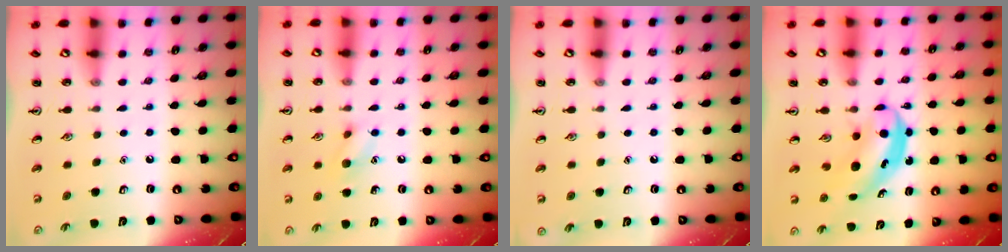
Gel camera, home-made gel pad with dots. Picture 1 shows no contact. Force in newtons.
{"total": 7.5, "press": 7.3, "slide": 1.3}
{"total": 0.0}
{"total": 4.8, "press": 4.8, "slide": 0.3}